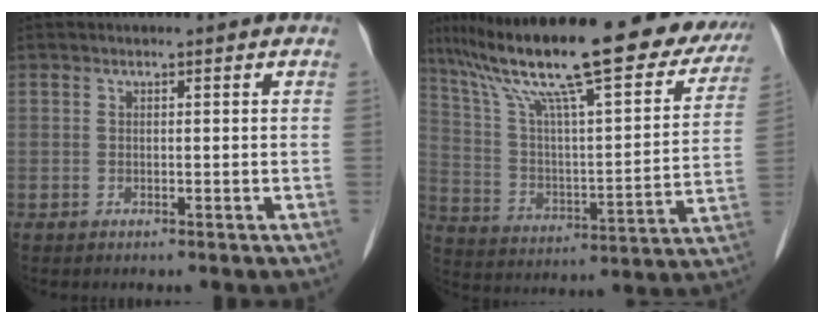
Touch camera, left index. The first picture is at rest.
{"total": 31.4, "force": [24.8, 5.8, 18.5], "torque": [-0.300, 0.005, 0.351]}